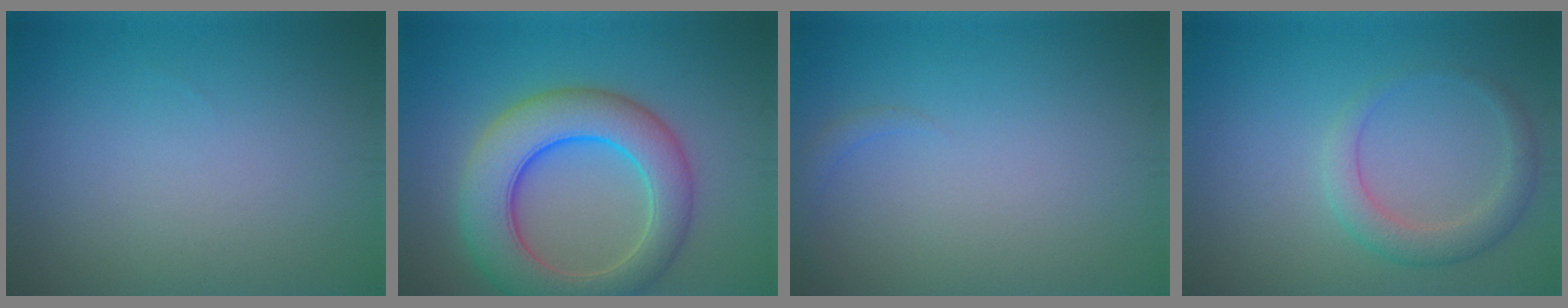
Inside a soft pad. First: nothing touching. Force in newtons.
{"total": 9.0, "press": 9.0, "slide": 0.2}
{"total": 0.8, "press": 0.8, "slide": 0.1}
{"total": 2.8, "press": 2.8, "slide": 0.3}